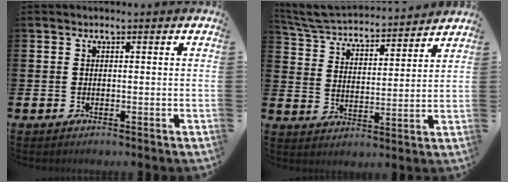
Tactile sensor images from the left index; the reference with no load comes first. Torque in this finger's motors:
{"motor_torque": [-0.12, -0.57, 0.48, 0.18]}